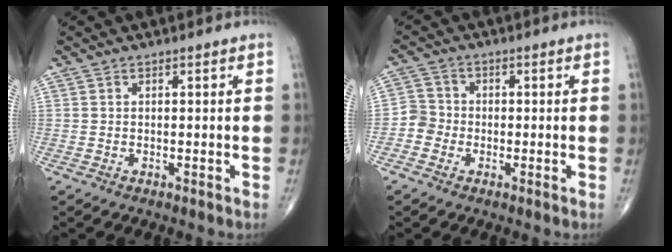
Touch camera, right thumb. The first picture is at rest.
{"total": 3.6, "force": [-1.5, 3.2, 0.4], "torque": [0.012, 0.011, -0.044]}